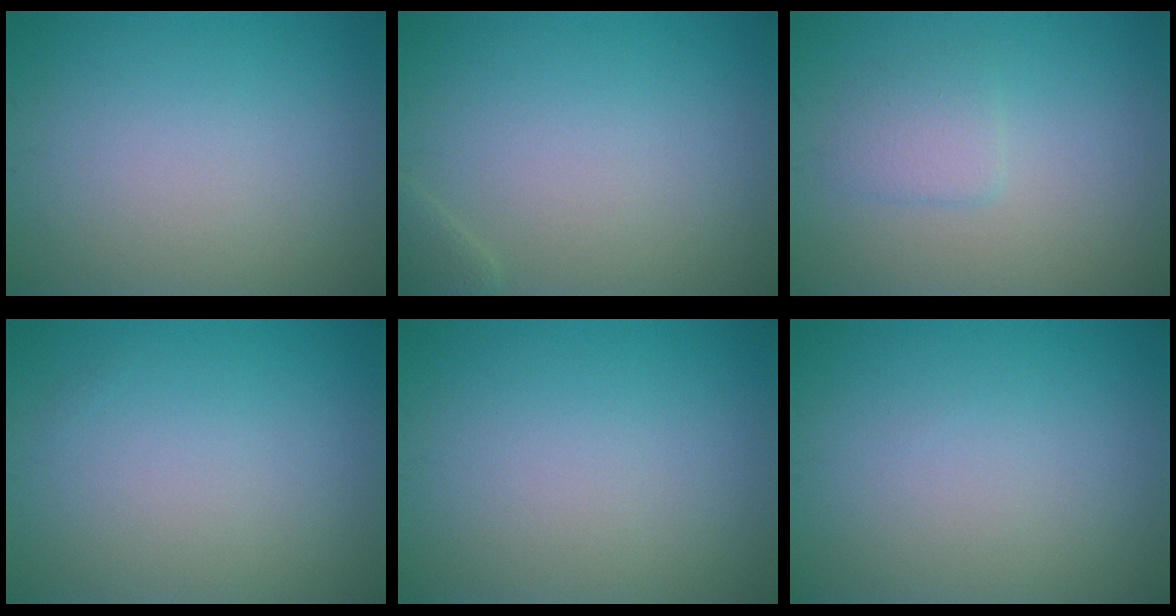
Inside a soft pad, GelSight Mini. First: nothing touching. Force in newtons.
{"total": 1.1, "press": 1.1, "slide": 0.1}
{"total": 2.0, "press": 2.0, "slide": 0.2}
{"total": 0.0}
{"total": 0.0}
{"total": 0.0}